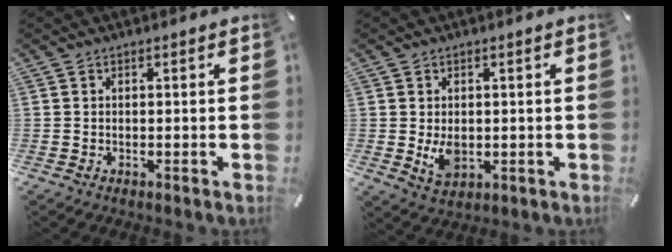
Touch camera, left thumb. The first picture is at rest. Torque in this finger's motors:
{"motor_torque": [1.09, 1.18, 0.62, 0.21, 0.05]}